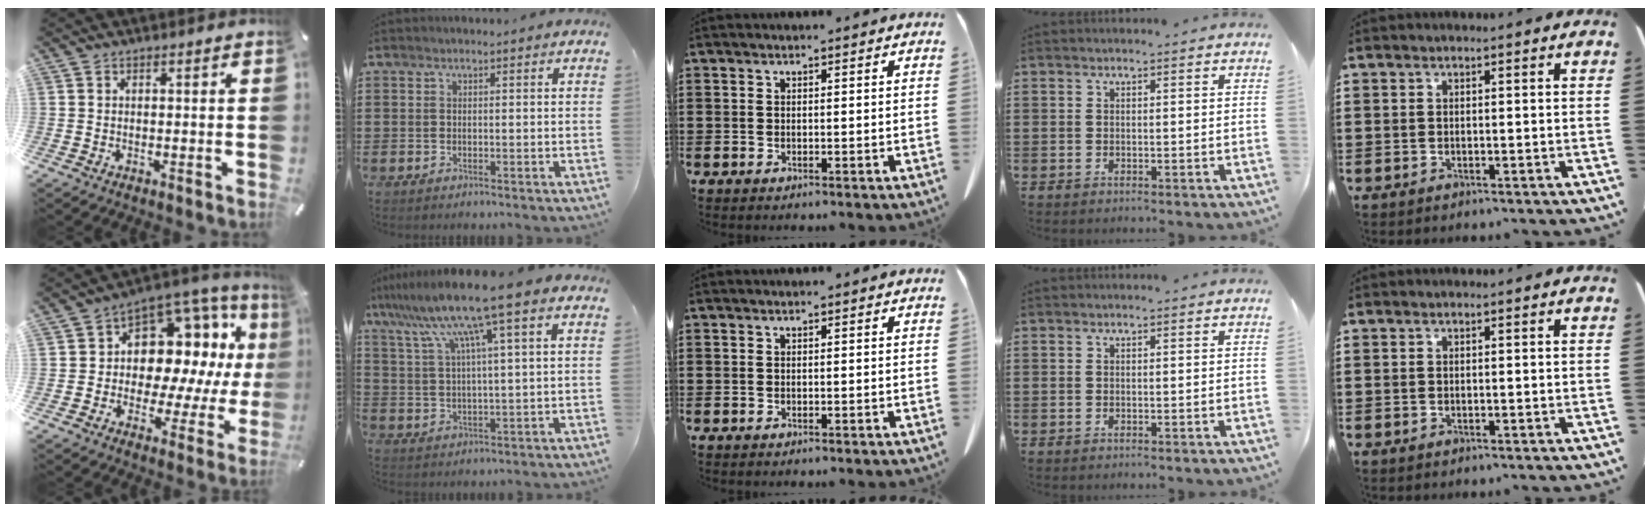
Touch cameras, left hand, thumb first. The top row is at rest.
{"thumb": {"total": 12.5, "force": [3.6, 9.8, 6.8], "torque": [-0.102, -0.056, 0.073]}, "index": {"total": 11.0, "force": [7.1, -0.3, 8.3], "torque": [-0.188, -0.018, 0.117]}}